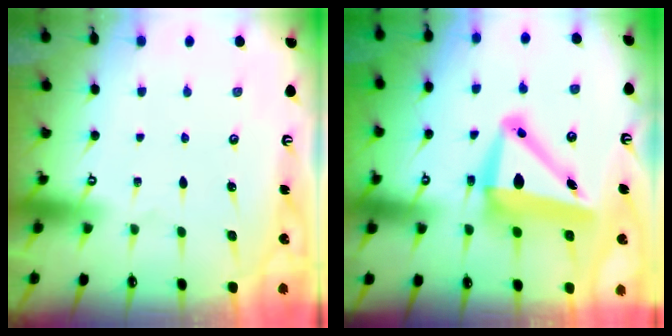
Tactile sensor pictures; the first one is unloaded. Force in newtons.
{"total": 11.5, "press": 11.3, "slide": 2.1}